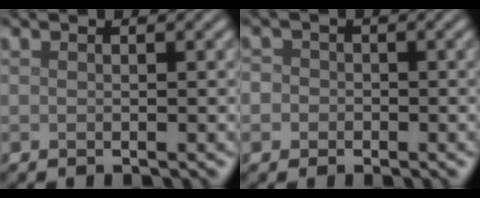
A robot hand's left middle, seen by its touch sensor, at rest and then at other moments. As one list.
[{"total": 2.8, "force": [-0.1, 2.6, 0.9], "torque": [0.009, 0.015, -0.034]}]